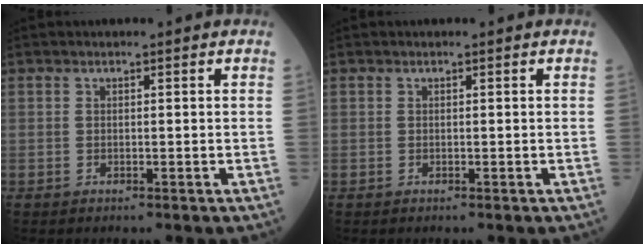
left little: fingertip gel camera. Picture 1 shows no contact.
{"total": 0.0}